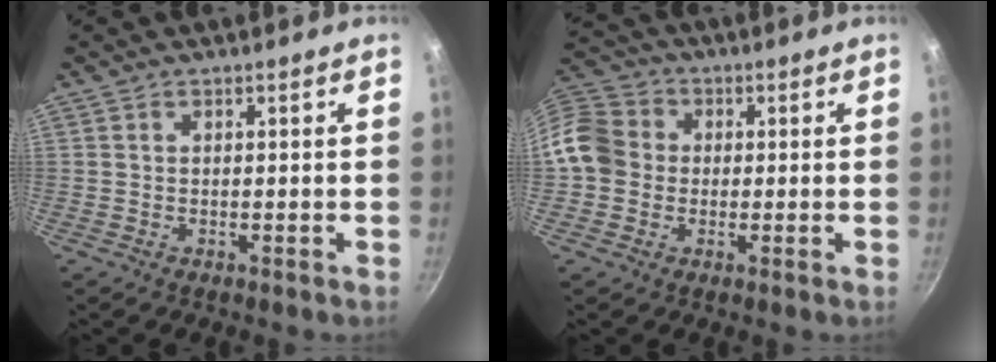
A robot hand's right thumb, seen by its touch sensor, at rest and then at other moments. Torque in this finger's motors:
{"motor_torque": [-0.24, 0.73, 0.45, -0.50, 0.05]}